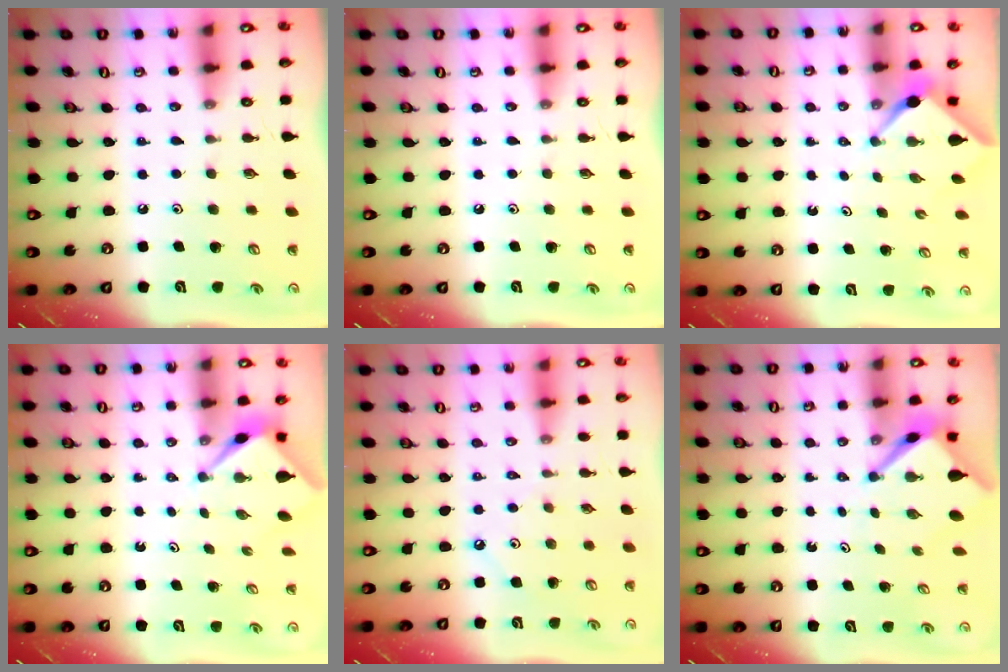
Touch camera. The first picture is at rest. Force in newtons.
{"total": 0.0}
{"total": 2.3, "press": 2.3, "slide": 0.2}
{"total": 2.8, "press": 2.8, "slide": 0.1}
{"total": 2.7, "press": 2.7, "slide": 0.2}
{"total": 4.4, "press": 4.3, "slide": 0.5}